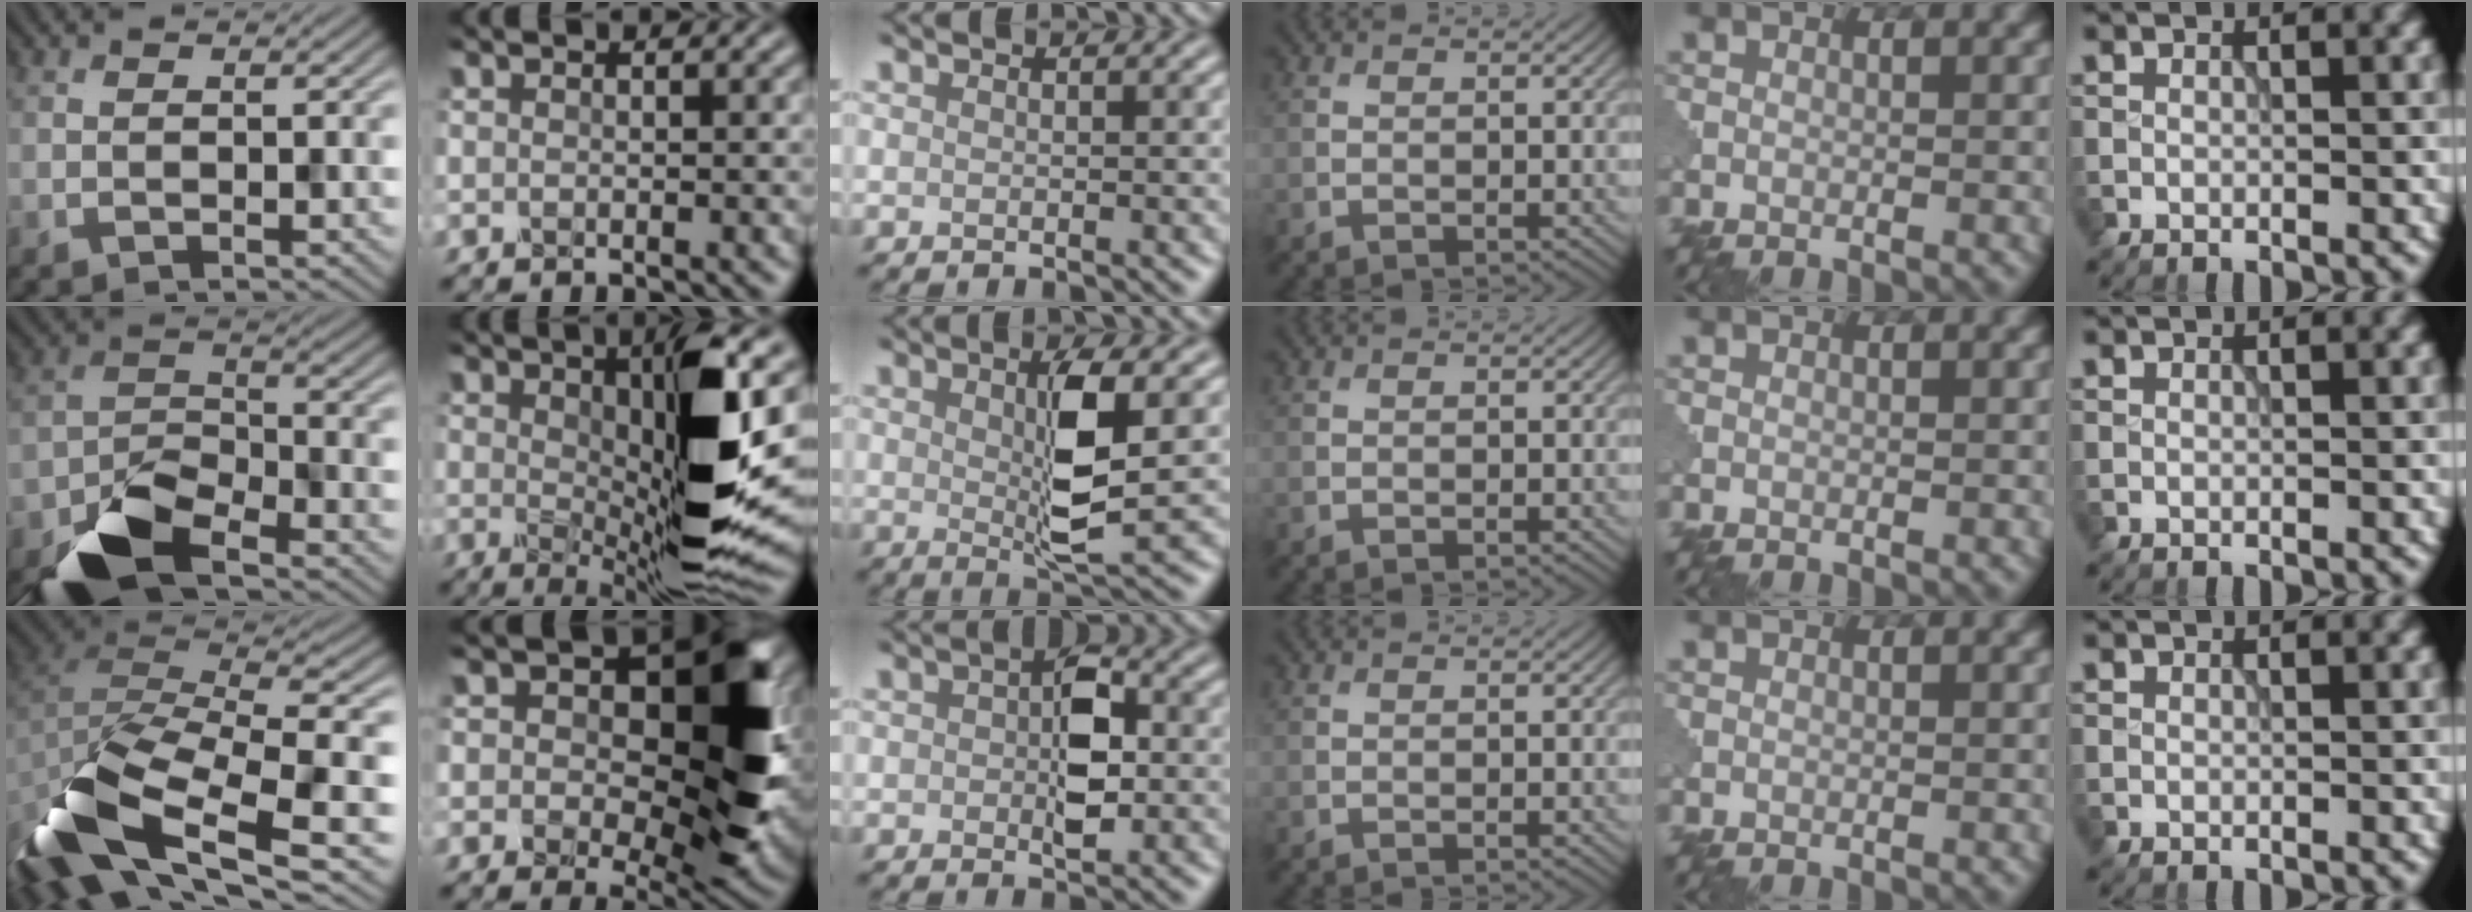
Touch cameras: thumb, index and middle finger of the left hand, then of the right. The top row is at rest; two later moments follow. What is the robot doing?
{"motion": "disassemble", "object": "pitcher"}